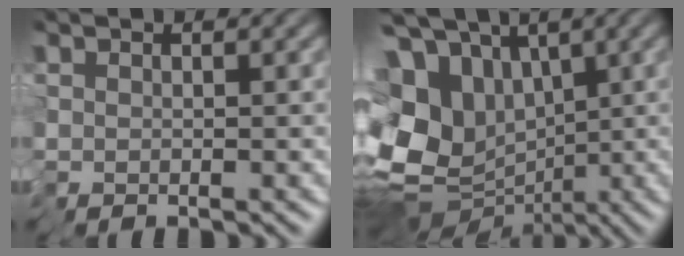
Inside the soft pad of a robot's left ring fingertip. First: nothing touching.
{"total": 13.5, "force": [-1.1, 10.3, 8.6], "torque": [-0.186, -0.007, -0.002]}